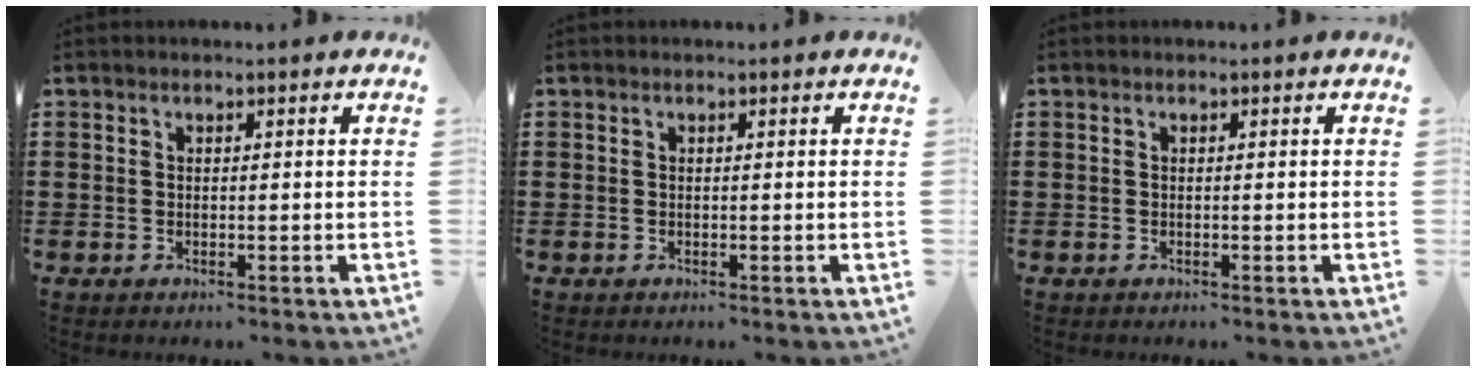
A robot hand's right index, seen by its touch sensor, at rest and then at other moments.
{"total": 0.0}
{"total": 0.0}